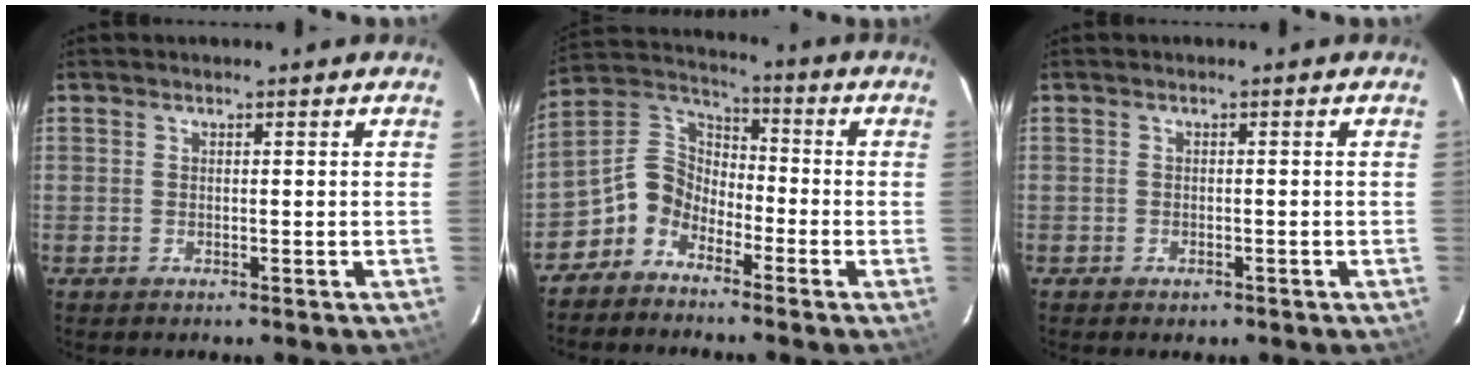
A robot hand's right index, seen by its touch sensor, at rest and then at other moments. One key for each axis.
{"total": 7.4, "fx": -5.0, "fy": 4.9, "fz": 2.3, "tx": -0.051, "ty": 0.038, "tz": -0.122}
{"total": 1.4, "fx": -0.8, "fy": 1.1, "fz": 0.5, "tx": -0.009, "ty": 0.001, "tz": -0.009}